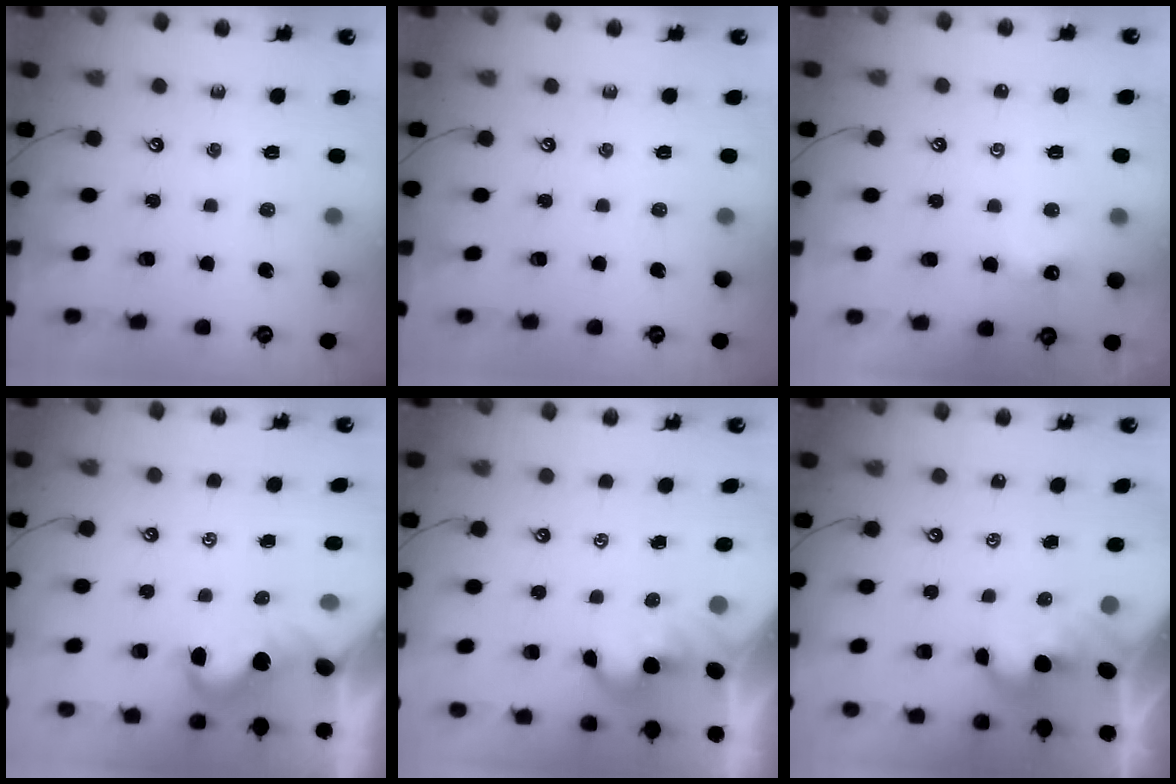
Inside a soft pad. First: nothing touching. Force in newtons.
{"total": 0.0}
{"total": 1.6, "press": 1.6, "slide": 0.4}
{"total": 2.0, "press": 1.9, "slide": 0.5}
{"total": 1.8, "press": 1.7, "slide": 0.5}
{"total": 3.8, "press": 3.7, "slide": 0.7}